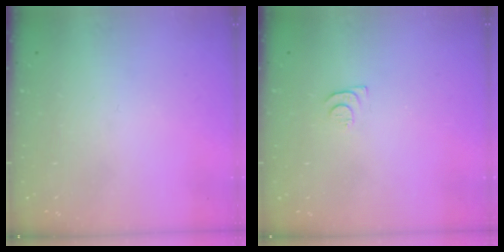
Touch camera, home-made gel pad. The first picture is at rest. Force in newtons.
{"total": 4.1, "press": 4.0, "slide": 0.6}